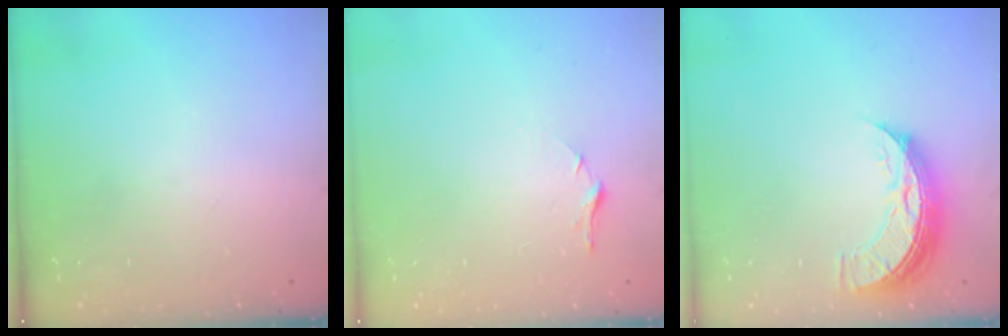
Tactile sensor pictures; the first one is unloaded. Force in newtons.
{"total": 5.7, "press": 5.6, "slide": 0.6}
{"total": 9.8, "press": 9.8, "slide": 0.7}